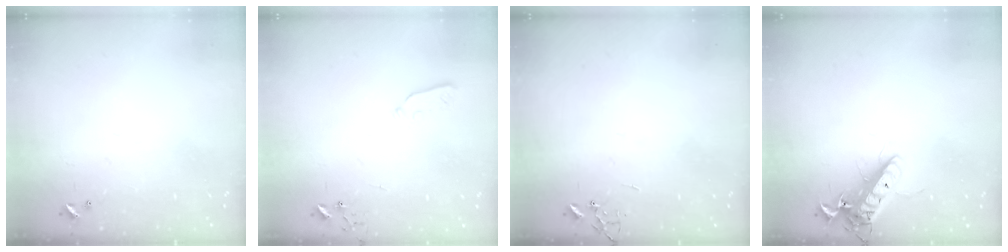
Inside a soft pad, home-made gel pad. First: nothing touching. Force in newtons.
{"total": 3.9, "press": 3.8, "slide": 0.8}
{"total": 0.0}
{"total": 15.0, "press": 14.8, "slide": 2.4}